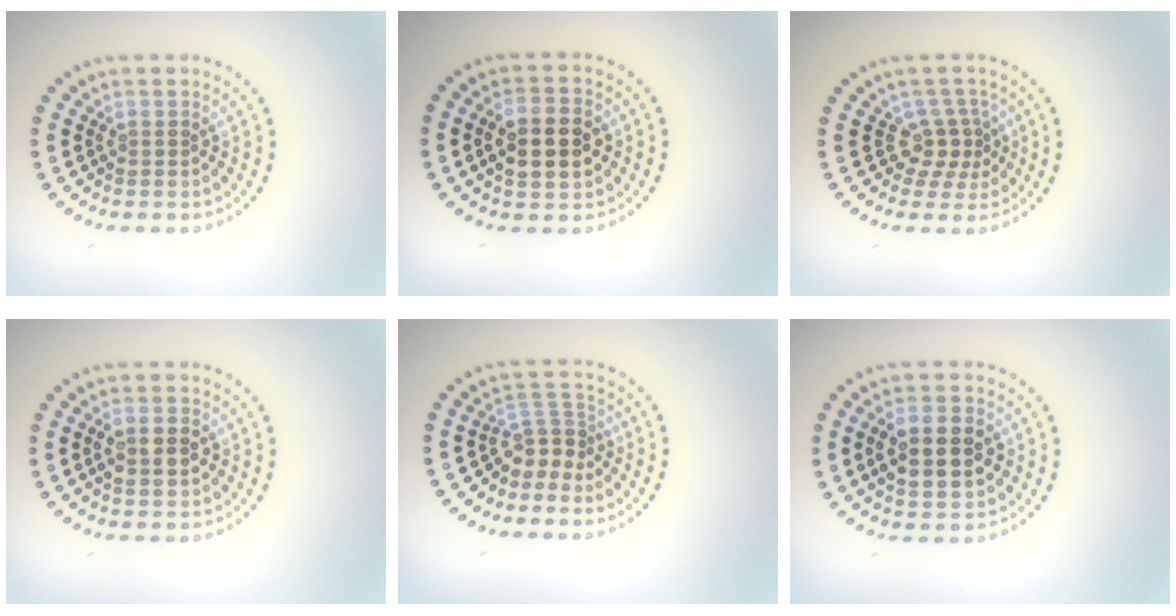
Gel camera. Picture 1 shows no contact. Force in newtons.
{"total": 5.1, "press": 5.1, "slide": 0.5}
{"total": 2.4, "press": 1.7, "slide": 1.8}
{"total": 2.5, "press": 2.4, "slide": 0.4}
{"total": 2.7, "press": 1.9, "slide": 2.0}
{"total": 5.6, "press": 5.5, "slide": 0.4}